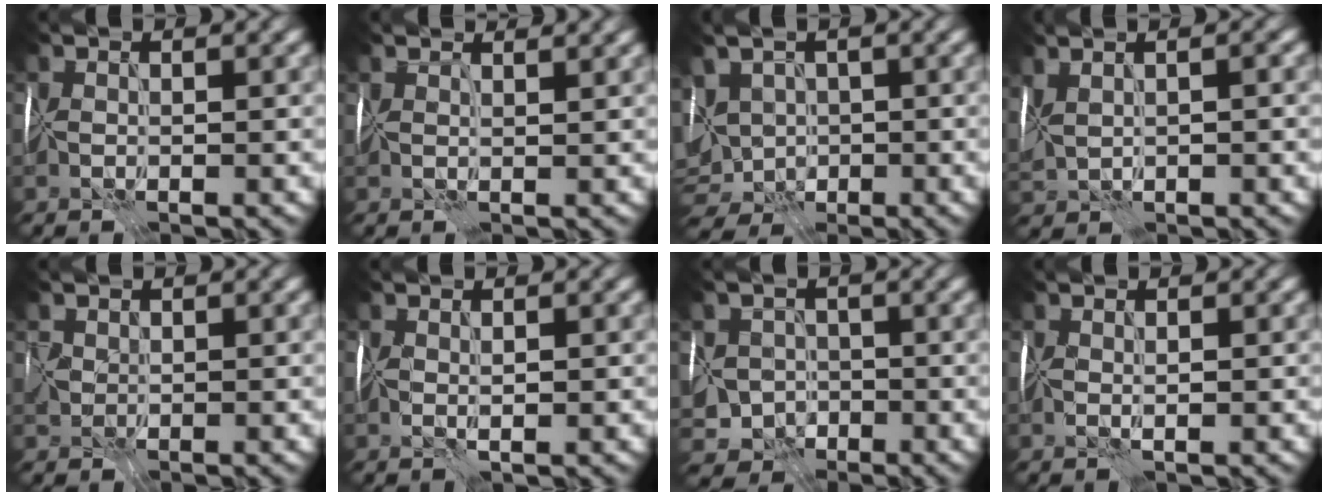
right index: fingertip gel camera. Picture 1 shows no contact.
{"total": 3.5, "force": [2.8, 1.2, 1.7], "torque": [-0.017, 0.020, 0.020]}
{"total": 8.6, "force": [-0.5, 6.5, 5.6], "torque": [-0.099, -0.001, -0.010]}
{"total": 5.6, "force": [1.3, 2.6, 4.8], "torque": [-0.099, 0.023, 0.028]}
{"total": 1.9, "force": [0.3, 1.6, 1.0], "torque": [-0.023, 0.002, 0.005]}
{"total": 1.1, "force": [0.0, 0.5, 1.0], "torque": [-0.021, 0.000, 0.003]}
{"total": 6.3, "force": [-2.8, 5.4, 2.0], "torque": [-0.010, -0.014, -0.051]}
{"total": 0.9, "force": [0.1, 0.3, 0.8], "torque": [-0.015, 0.002, 0.002]}